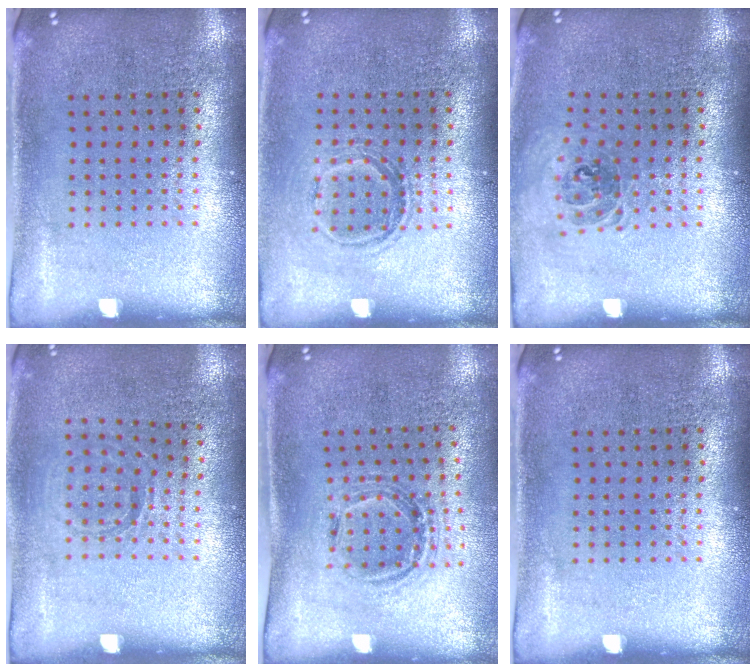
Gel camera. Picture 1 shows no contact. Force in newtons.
{"total": 1.2, "press": 1.1, "slide": 0.6}
{"total": 0.9, "press": 0.8, "slide": 0.3}
{"total": 0.8, "press": 0.8, "slide": 0.1}
{"total": 1.0, "press": 1.0, "slide": 0.1}
{"total": 0.0}